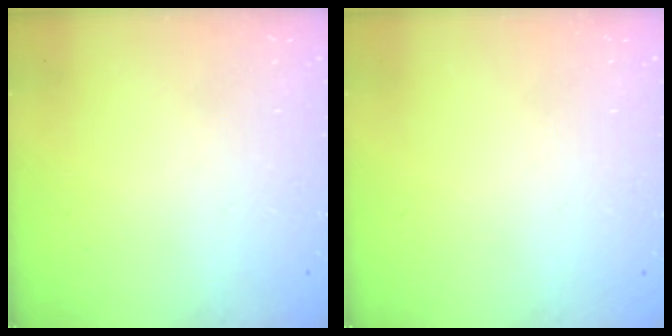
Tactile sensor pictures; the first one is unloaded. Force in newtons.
{"total": 0.0}